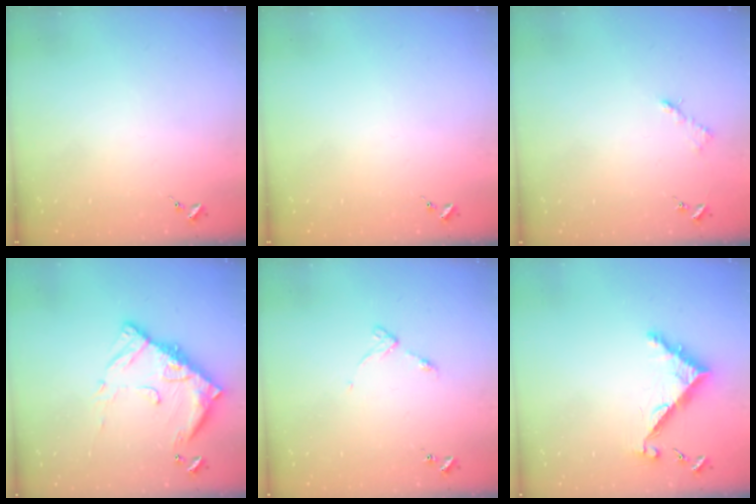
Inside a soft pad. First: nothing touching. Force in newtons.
{"total": 0.0}
{"total": 2.6, "press": 2.6, "slide": 0.4}
{"total": 14.4, "press": 14.4, "slide": 1.3}
{"total": 4.9, "press": 4.9, "slide": 0.6}
{"total": 6.7, "press": 6.6, "slide": 0.6}